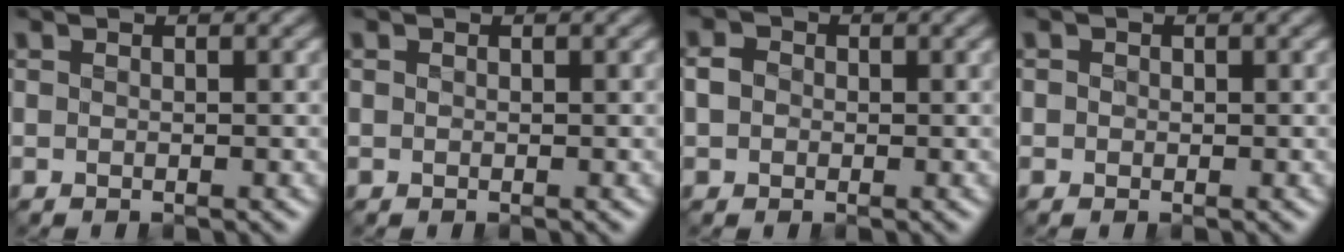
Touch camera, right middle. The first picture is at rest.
{"total": 0.0}
{"total": 1.6, "force": [0.0, 1.4, 0.7], "torque": [-0.013, 0.000, -0.007]}
{"total": 0.6, "force": [0.1, 0.6, 0.2], "torque": [0.001, -0.004, -0.002]}